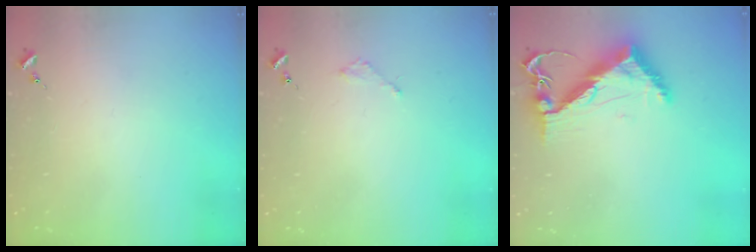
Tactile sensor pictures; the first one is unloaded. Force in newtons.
{"total": 2.0, "press": 2.0, "slide": 0.3}
{"total": 10.7, "press": 10.6, "slide": 1.3}